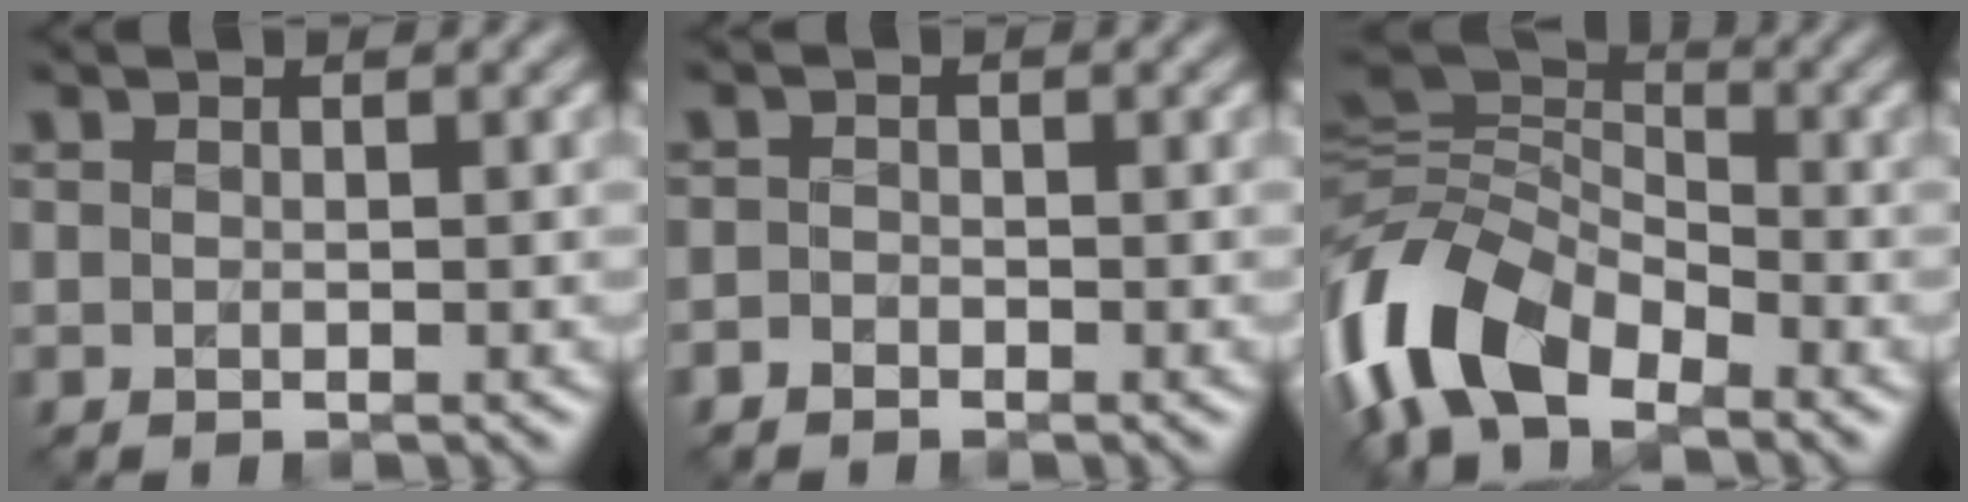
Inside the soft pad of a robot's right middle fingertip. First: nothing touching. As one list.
[{"total": 0.9, "force": [-0.7, 0.6, 0.1], "torque": [0.002, 0.000, -0.015]}, {"total": 9.9, "force": [-5.4, 5.5, 6.2], "torque": [-0.127, -0.001, -0.121]}]